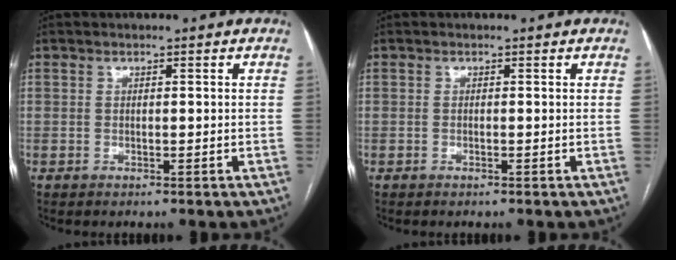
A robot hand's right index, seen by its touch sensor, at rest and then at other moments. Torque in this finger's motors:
{"motor_torque": [-0.03, -0.05, 0.04, 0.01]}